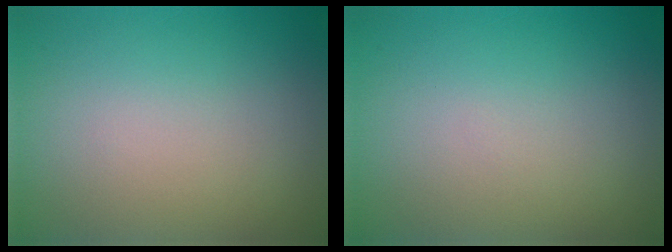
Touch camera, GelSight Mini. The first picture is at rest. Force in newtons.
{"total": 0.0}